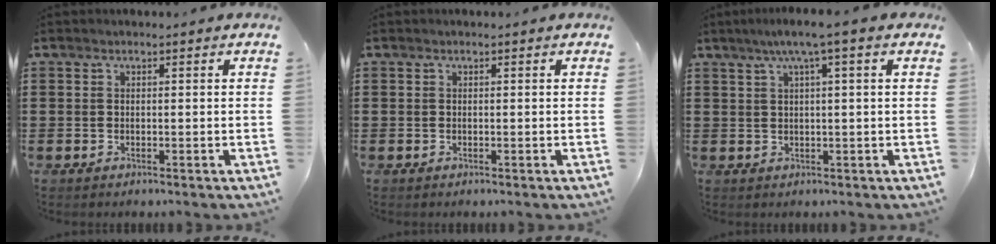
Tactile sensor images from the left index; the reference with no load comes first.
{"total": 0.0}
{"total": 3.8, "force": [1.6, -0.4, 3.4], "torque": [-0.068, -0.001, 0.025]}